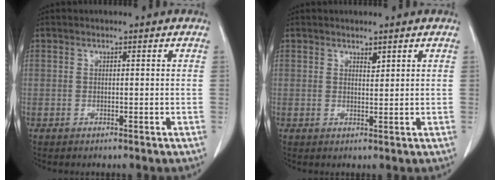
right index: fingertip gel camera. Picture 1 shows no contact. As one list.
[{"total": 1.1, "force": [0.8, 0.3, 0.6], "torque": [-0.010, -0.006, 0.014]}]